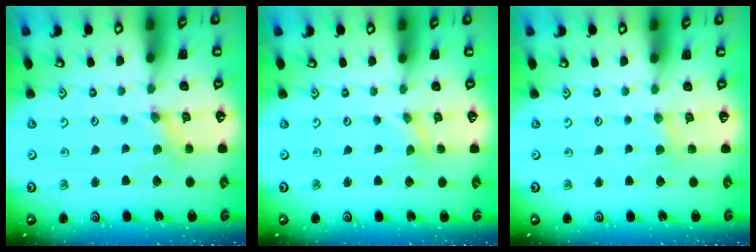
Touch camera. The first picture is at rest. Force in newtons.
{"total": 0.0}
{"total": 2.2, "press": 2.2, "slide": 0.4}